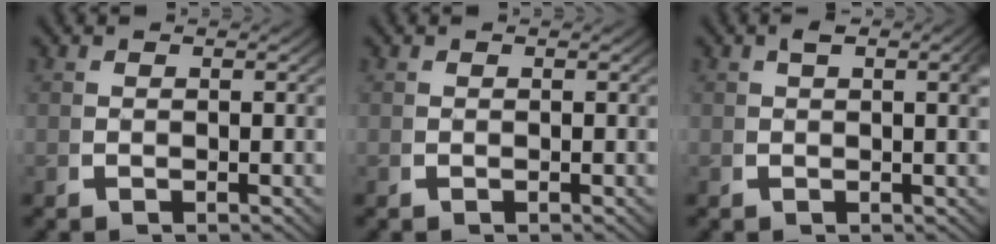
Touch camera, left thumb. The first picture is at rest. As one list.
[{"total": 0.0}, {"total": 2.0, "force": [0.6, 0.6, 1.9], "torque": [-0.023, 0.000, 0.008]}]